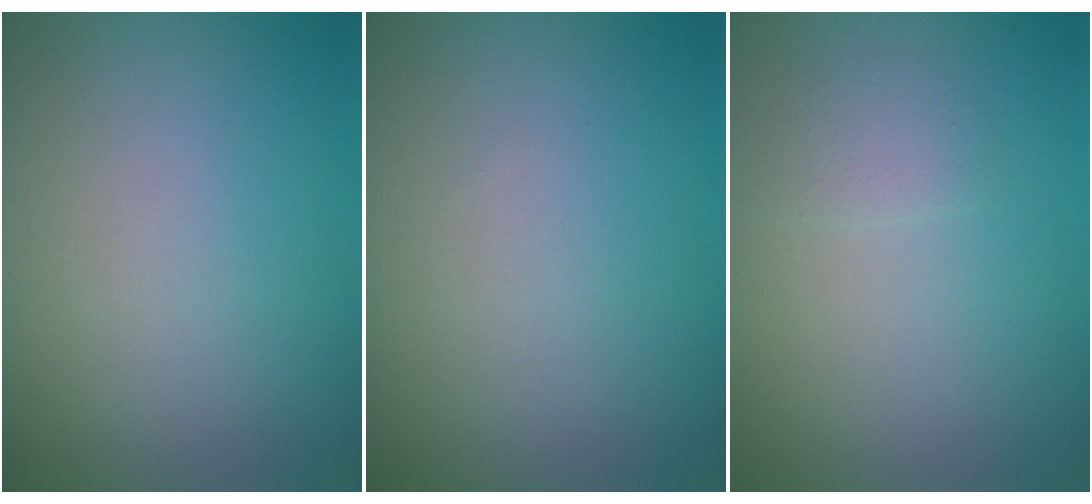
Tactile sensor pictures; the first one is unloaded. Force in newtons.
{"total": 0.0}
{"total": 1.2, "press": 1.2, "slide": 0.1}